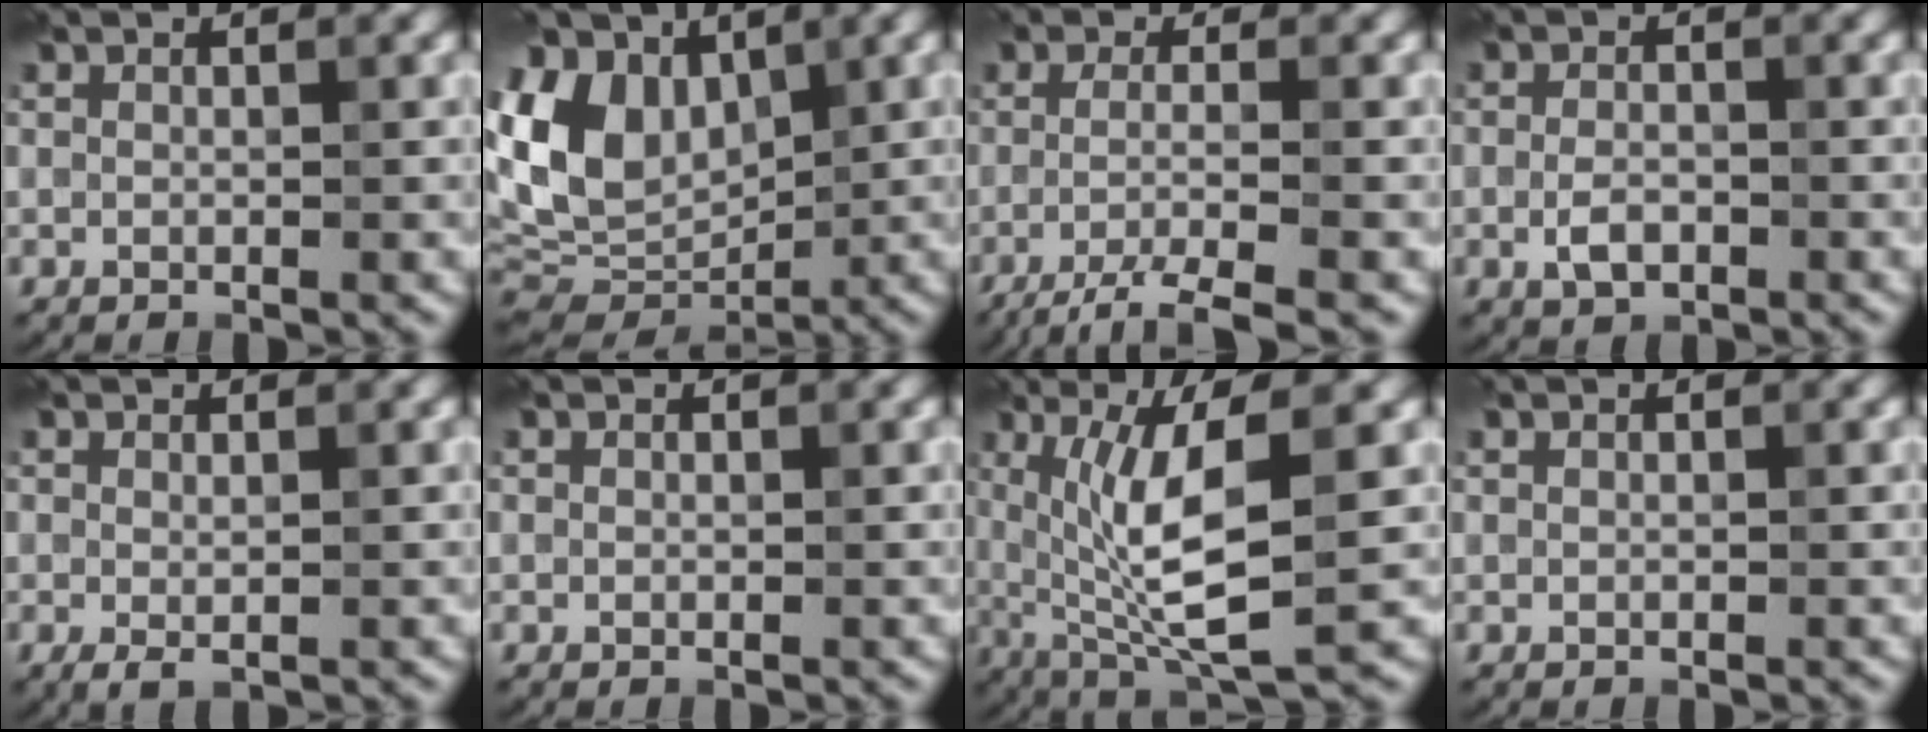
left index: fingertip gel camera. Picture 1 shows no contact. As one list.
[{"total": 11.7, "force": [2.9, 8.3, 7.7], "torque": [-0.177, 0.012, 0.049]}, {"total": 4.1, "force": [-2.1, 0.7, 3.5], "torque": [-0.059, -0.006, -0.048]}, {"total": 2.3, "force": [-0.8, 1.3, 1.7], "torque": [-0.033, 0.000, -0.017]}, {"total": 1.1, "force": [-0.1, 0.2, 1.1], "torque": [-0.020, -0.004, 0.000]}, {"total": 0.0}, {"total": 8.6, "force": [0.8, 2.1, 8.3], "torque": [-0.145, -0.004, 0.020]}, {"total": 0.0}]